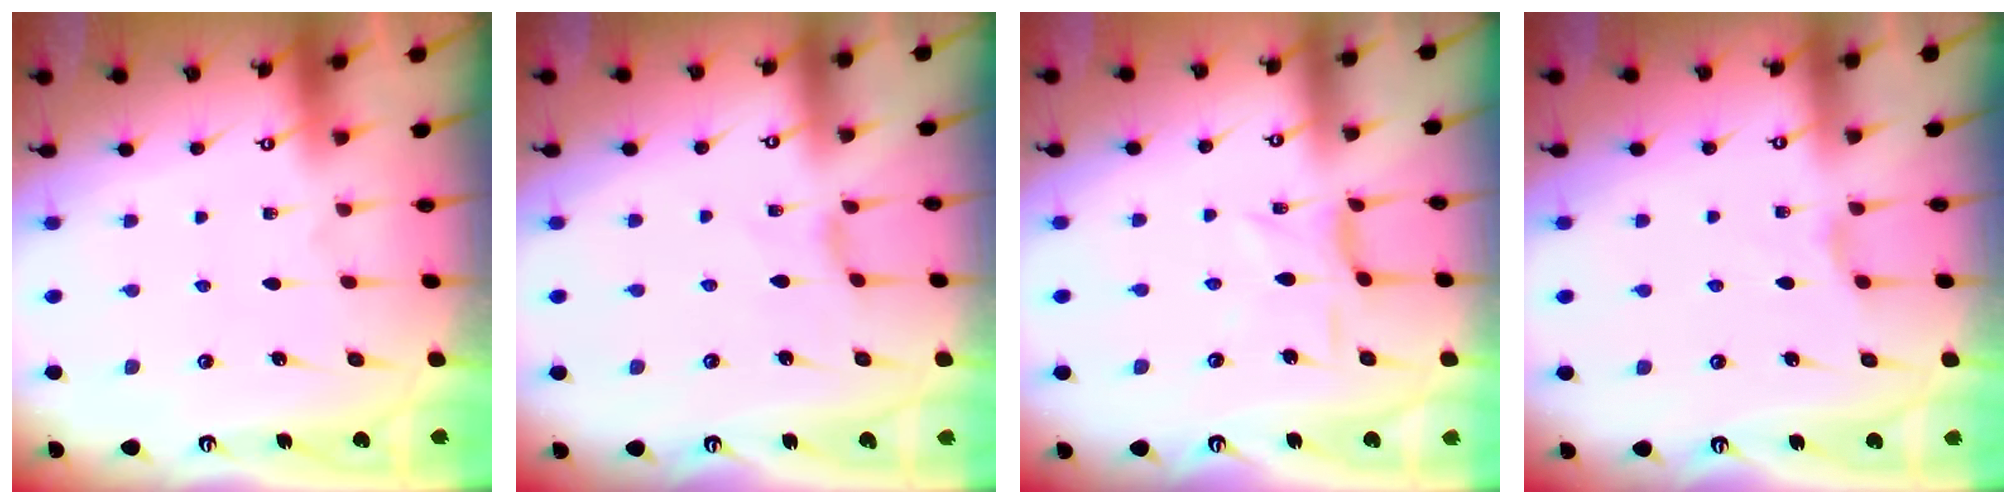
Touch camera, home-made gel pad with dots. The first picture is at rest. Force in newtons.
{"total": 0.7, "press": 0.7, "slide": 0.2}
{"total": 3.6, "press": 3.5, "slide": 0.8}
{"total": 2.2, "press": 2.2, "slide": 0.4}